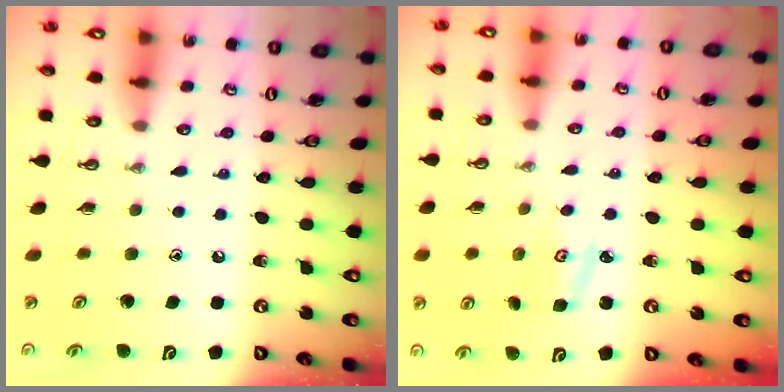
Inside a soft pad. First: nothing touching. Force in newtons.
{"total": 2.9, "press": 2.9, "slide": 0.3}